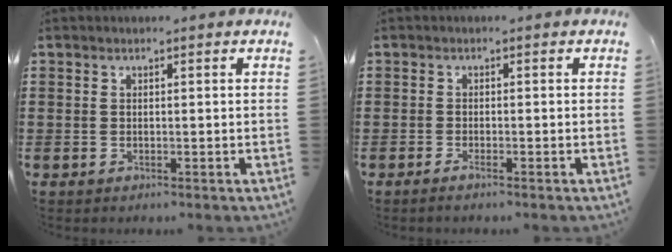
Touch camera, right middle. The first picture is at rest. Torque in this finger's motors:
{"motor_torque": [0.07, 0.35, -0.04, -0.01]}